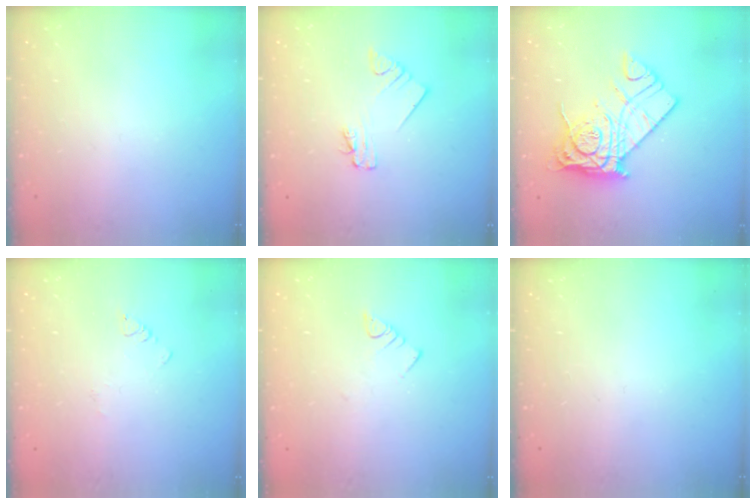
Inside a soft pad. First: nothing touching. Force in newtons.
{"total": 2.2, "press": 2.2, "slide": 0.3}
{"total": 16.3, "press": 16.3, "slide": 1.6}
{"total": 2.1, "press": 2.1, "slide": 0.3}
{"total": 2.8, "press": 2.7, "slide": 0.4}
{"total": 0.0}